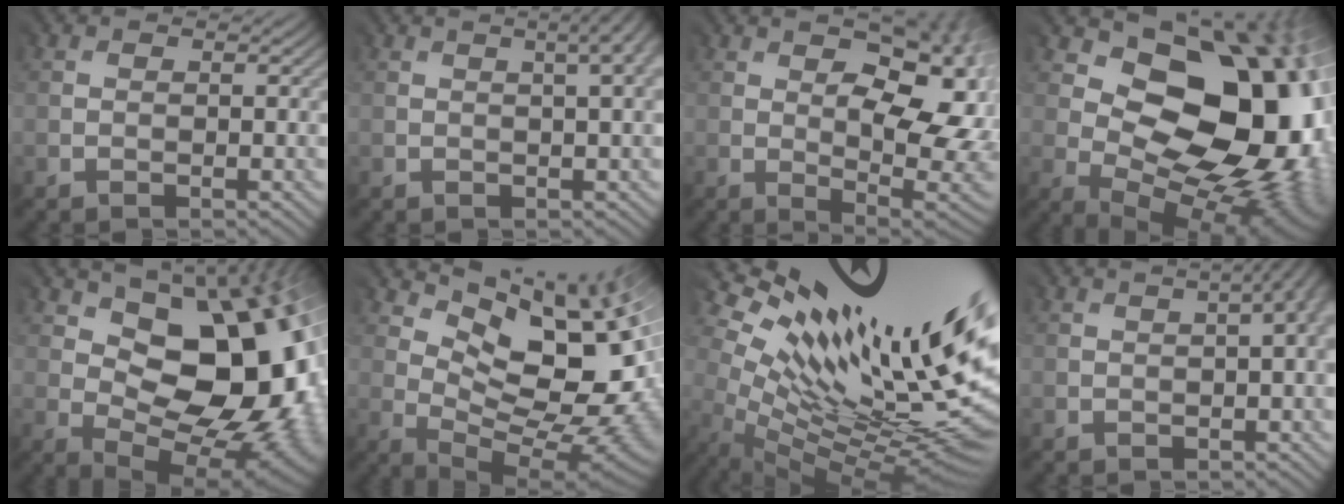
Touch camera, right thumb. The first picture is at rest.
{"total": 4.7, "force": [1.1, 1.5, 4.3], "torque": [-0.021, 0.022, 0.001]}
{"total": 15.6, "force": [1.2, 7.6, 13.5], "torque": [-0.162, 0.036, 0.023]}
{"total": 15.6, "force": [1.6, 10.3, 11.7], "torque": [-0.130, -0.007, 0.046]}
{"total": 17.5, "force": [1.3, 10.4, 14.1], "torque": [-0.148, 0.008, 0.042]}
{"total": 12.3, "force": [3.8, 5.9, 10.0], "torque": [-0.144, 0.009, 0.081]}
{"total": 16.2, "force": [6.1, 5.8, 13.8], "torque": [-0.216, -0.004, 0.136]}
{"total": 4.0, "force": [-0.2, 1.2, 3.8], "torque": [-0.014, 0.014, -0.018]}